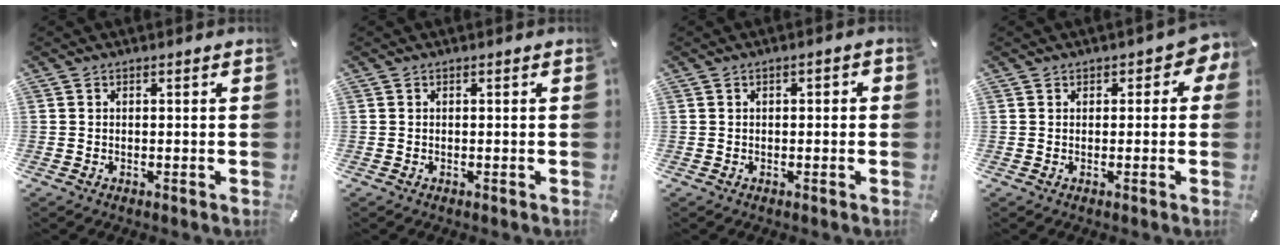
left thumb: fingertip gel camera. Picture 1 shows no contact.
{"total": 0.0}
{"total": 1.6, "force": [-0.3, 0.9, 1.2], "torque": [-0.021, 0.006, -0.007]}
{"total": 3.1, "force": [1.1, 2.2, 1.8], "torque": [-0.005, -0.005, 0.012]}